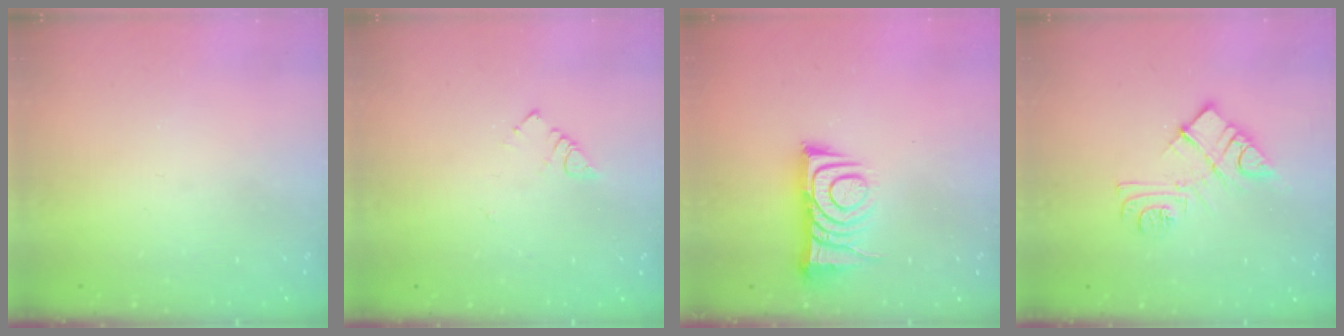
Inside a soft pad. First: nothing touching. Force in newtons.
{"total": 3.0, "press": 2.9, "slide": 0.4}
{"total": 9.7, "press": 9.7, "slide": 0.9}
{"total": 11.1, "press": 11.1, "slide": 0.5}